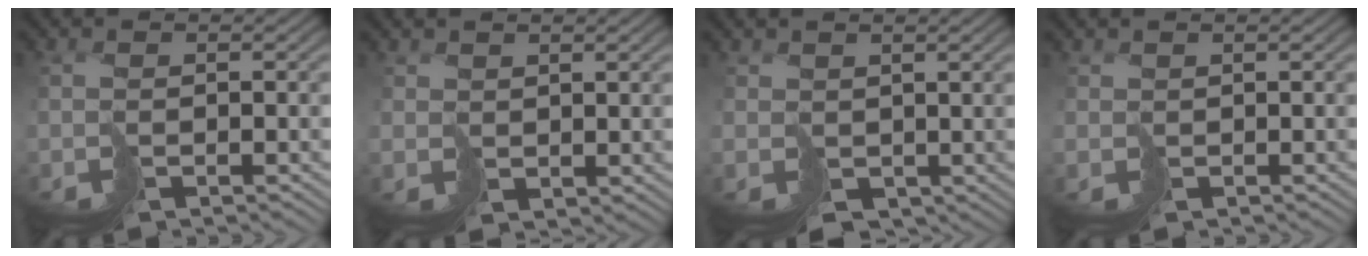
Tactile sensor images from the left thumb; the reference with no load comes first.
{"total": 1.8, "force": [1.5, 0.6, -0.7], "torque": [0.011, -0.001, 0.039]}
{"total": 2.2, "force": [0.3, 2.1, 0.6], "torque": [-0.020, -0.010, 0.011]}
{"total": 0.7, "force": [0.0, 0.5, -0.6], "torque": [0.012, -0.004, 0.006]}